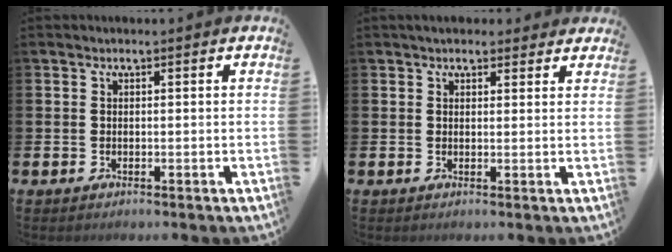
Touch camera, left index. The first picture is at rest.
{"total": 2.6, "force": [2.4, 1.0, 0.2], "torque": [0.003, -0.007, 0.041]}